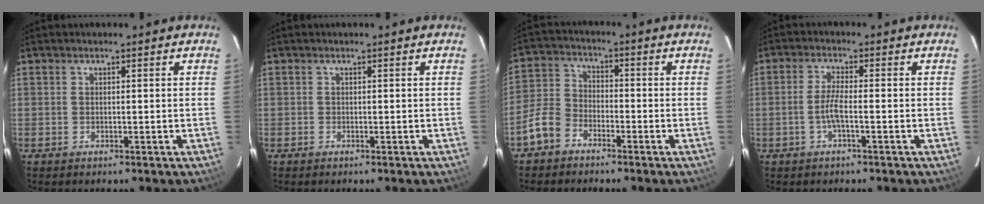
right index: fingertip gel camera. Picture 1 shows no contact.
{"total": 0.0}
{"total": 6.6, "force": [-4.4, 4.2, 2.5], "torque": [-0.062, 0.019, -0.092]}
{"total": 3.7, "force": [-1.2, 0.2, 3.5], "torque": [-0.074, 0.001, -0.025]}